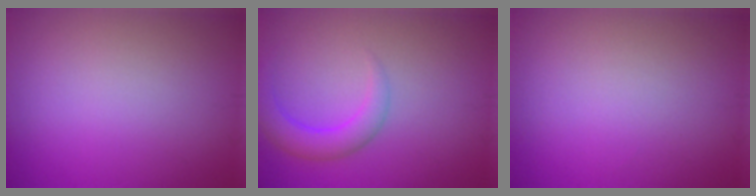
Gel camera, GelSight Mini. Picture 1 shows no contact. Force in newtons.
{"total": 3.3, "press": 3.3, "slide": 0.3}
{"total": 0.0}